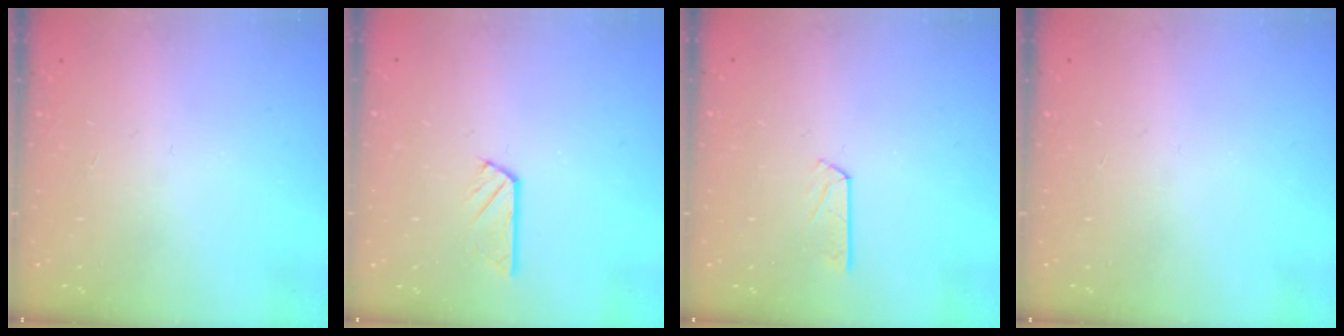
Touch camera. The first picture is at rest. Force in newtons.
{"total": 3.5, "press": 3.4, "slide": 0.4}
{"total": 3.7, "press": 3.6, "slide": 0.3}
{"total": 0.0}